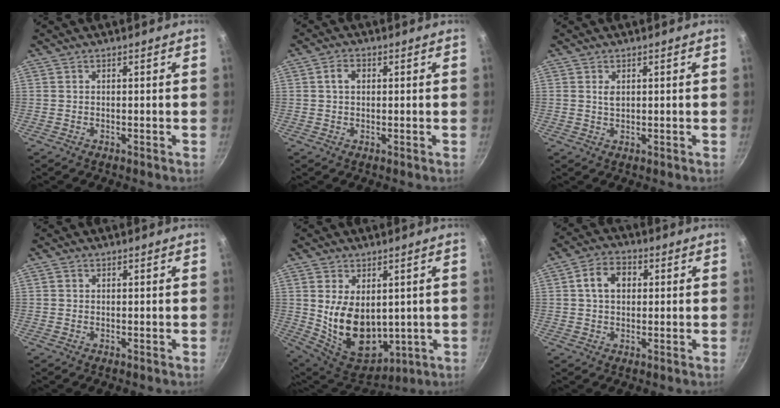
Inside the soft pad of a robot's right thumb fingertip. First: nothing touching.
{"total": 2.9, "force": [0.5, 2.0, 2.0], "torque": [-0.027, 0.006, 0.006]}
{"total": 1.7, "force": [0.5, 1.0, 1.3], "torque": [-0.023, -0.002, 0.011]}
{"total": 0.6, "force": [0.2, 0.5, 0.2], "torque": [-0.001, 0.001, 0.002]}
{"total": 15.1, "force": [1.3, 10.0, 11.3], "torque": [-0.172, -0.037, 0.055]}
{"total": 6.9, "force": [1.4, 5.0, 4.5], "torque": [-0.059, 0.012, 0.014]}